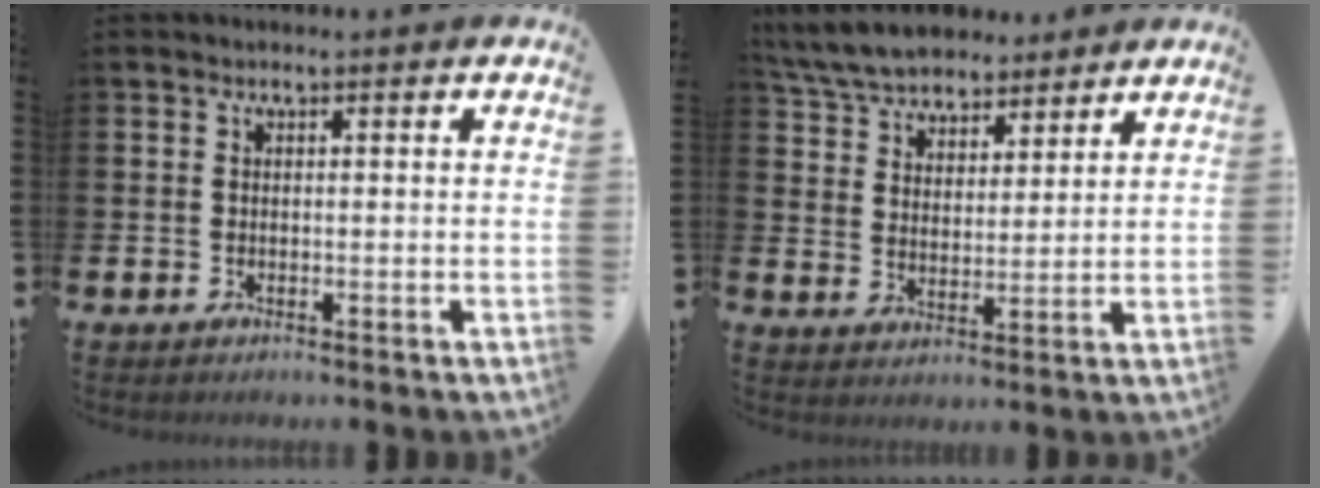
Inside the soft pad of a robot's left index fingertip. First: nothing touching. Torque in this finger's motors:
{"motor_torque": [0.86, -0.95, 0.77, 0.04]}